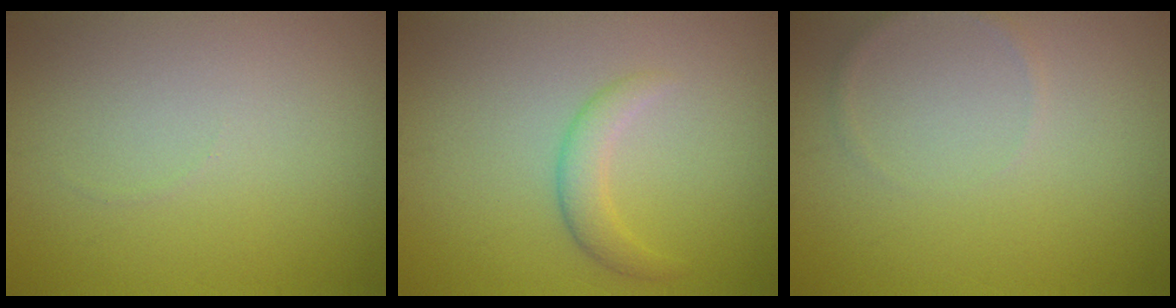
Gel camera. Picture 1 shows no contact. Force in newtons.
{"total": 2.1, "press": 2.1, "slide": 0.1}
{"total": 0.7, "press": 0.7, "slide": 0.0}